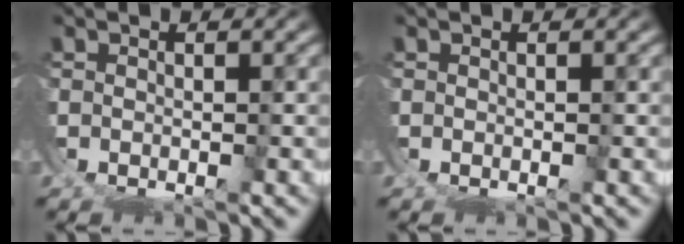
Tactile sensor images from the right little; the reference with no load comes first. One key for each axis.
{"total": 0.0}